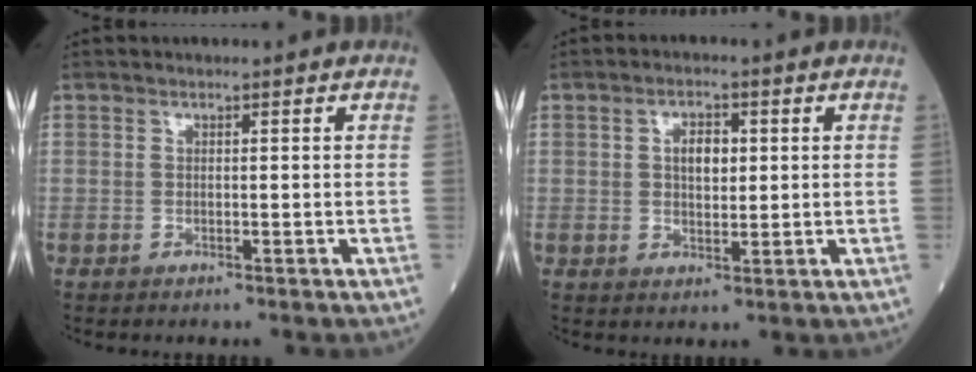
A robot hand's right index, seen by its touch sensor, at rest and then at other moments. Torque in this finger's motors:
{"motor_torque": [0.02, 0.00, 0.05, 0.07]}